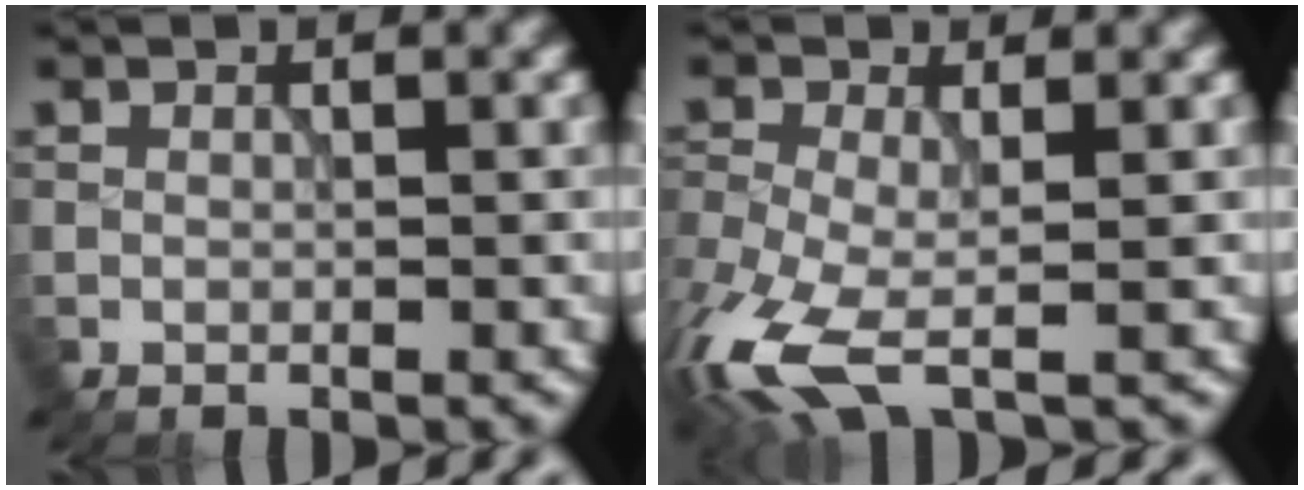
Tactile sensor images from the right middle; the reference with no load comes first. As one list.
[{"total": 7.2, "force": [-3.1, 3.3, 5.6], "torque": [-0.146, -0.020, -0.069]}]